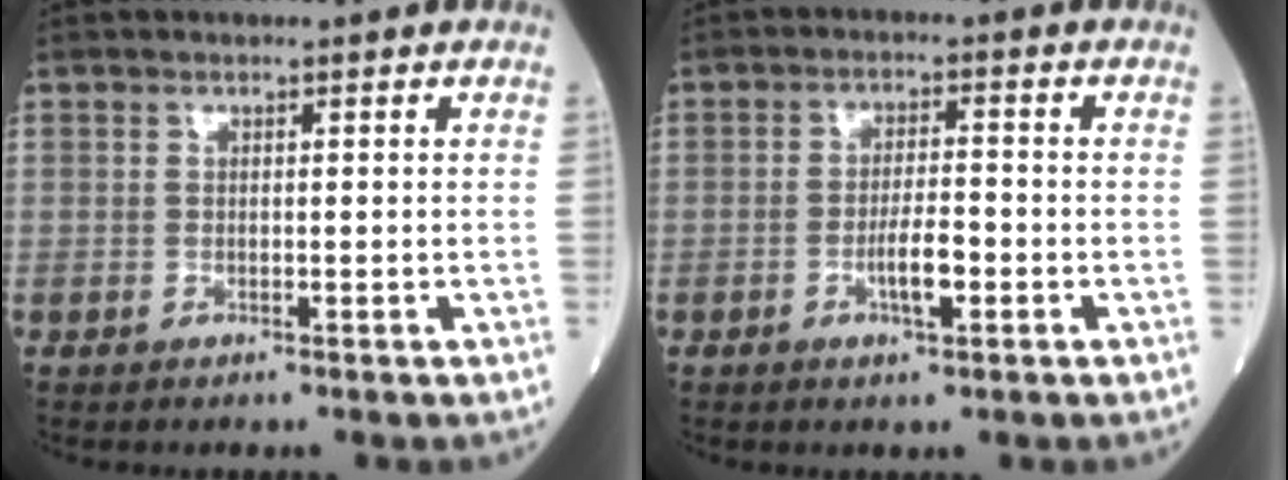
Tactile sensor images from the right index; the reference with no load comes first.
{"total": 4.5, "force": [-1.7, 0.9, 4.1], "torque": [-0.071, 0.000, -0.030]}